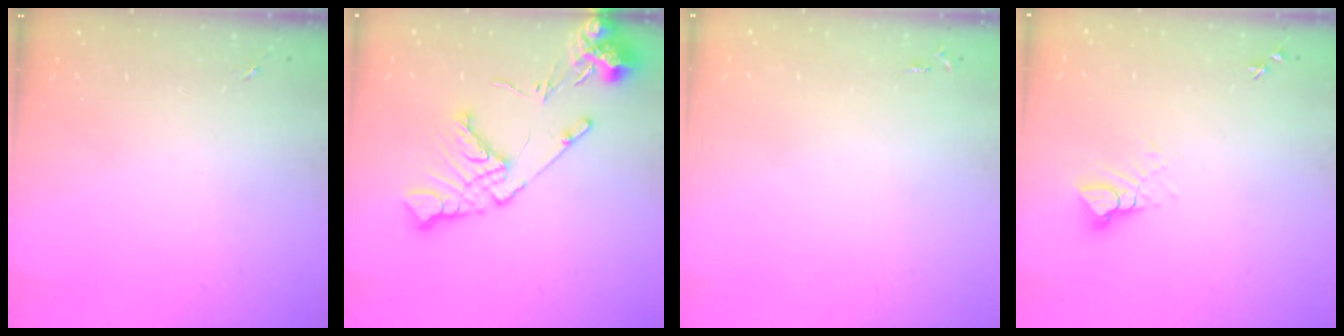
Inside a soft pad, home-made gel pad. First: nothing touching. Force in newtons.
{"total": 15.5, "press": 15.4, "slide": 2.0}
{"total": 2.6, "press": 2.6, "slide": 0.3}
{"total": 4.0, "press": 3.9, "slide": 0.4}